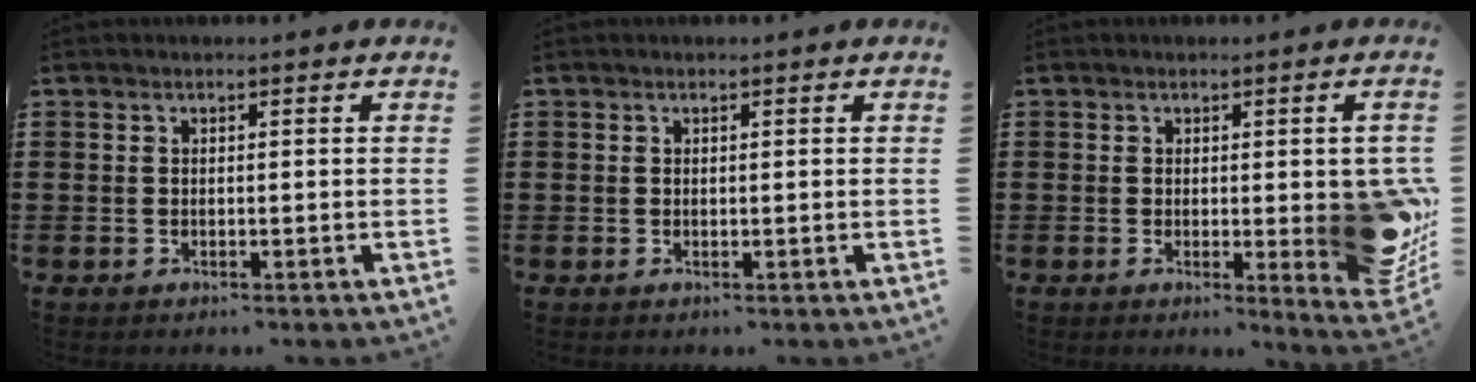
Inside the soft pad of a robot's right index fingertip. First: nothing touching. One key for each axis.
{"total": 0.5, "fx": 0.3, "fy": 0.5, "fz": 0.0, "tx": -0.001, "ty": 0.002, "tz": 0.005}
{"total": 7.9, "fx": -0.4, "fy": 2.0, "fz": 7.6, "tx": -0.087, "ty": -0.022, "tz": -0.001}